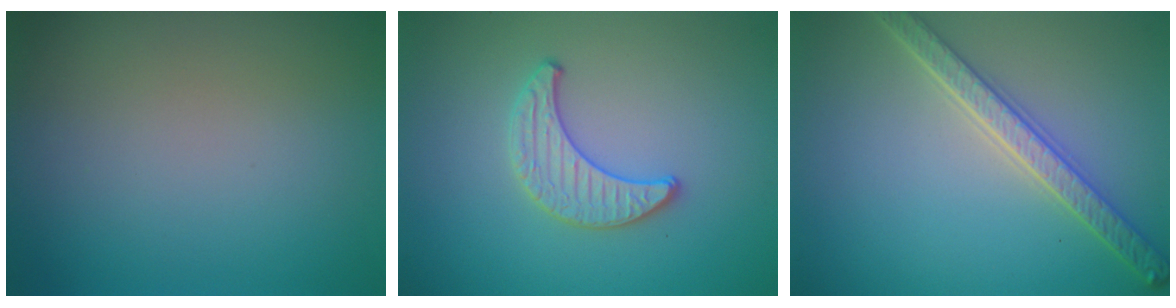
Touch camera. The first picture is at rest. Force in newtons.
{"total": 2.0, "press": 2.0, "slide": 0.1}
{"total": 4.2, "press": 3.6, "slide": 2.2}